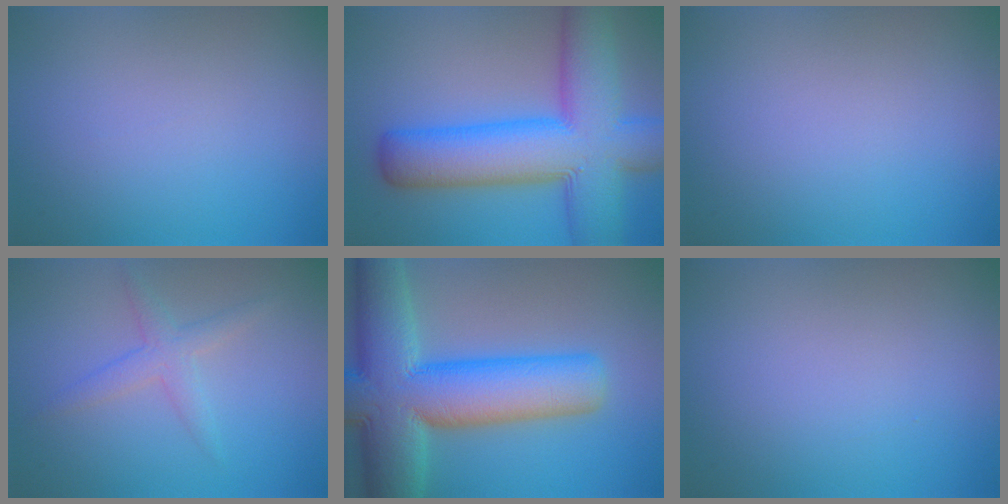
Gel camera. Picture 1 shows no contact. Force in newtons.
{"total": 12.7, "press": 12.7, "slide": 0.5}
{"total": 0.0}
{"total": 2.2, "press": 2.2, "slide": 0.0}
{"total": 13.8, "press": 13.8, "slide": 0.8}
{"total": 0.0}